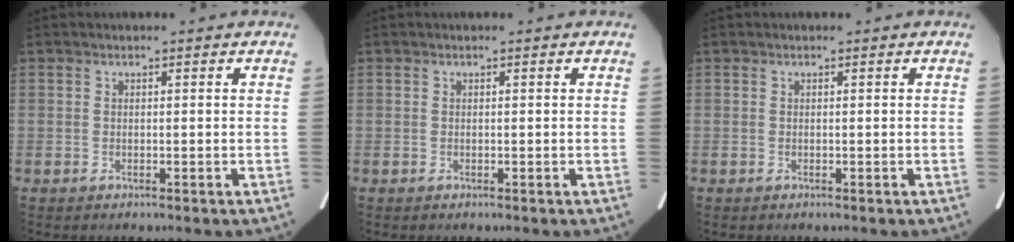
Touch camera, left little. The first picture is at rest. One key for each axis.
{"total": 0.0}
{"total": 0.0}